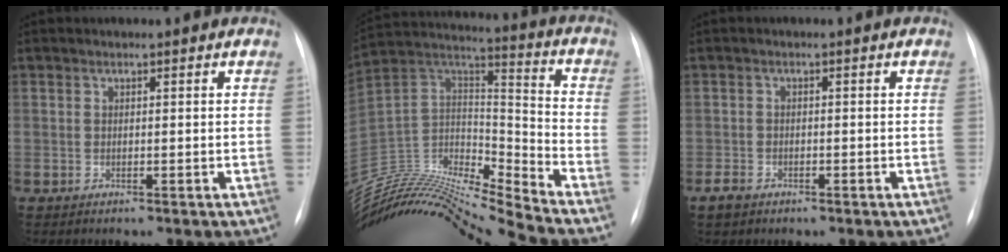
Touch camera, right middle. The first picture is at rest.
{"total": 25.1, "force": [-22.4, -1.6, 11.3], "torque": [-0.253, -0.016, -0.403]}
{"total": 2.1, "force": [-1.4, 1.4, 0.9], "torque": [-0.023, 0.001, -0.020]}